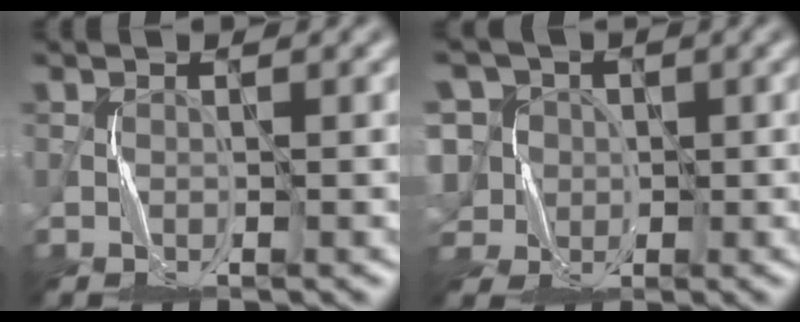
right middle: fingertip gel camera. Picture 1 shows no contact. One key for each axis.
{"total": 8.3, "fx": 1.4, "fy": 7.7, "fz": 2.8, "tx": -0.073, "ty": 0.032, "tz": -0.014}